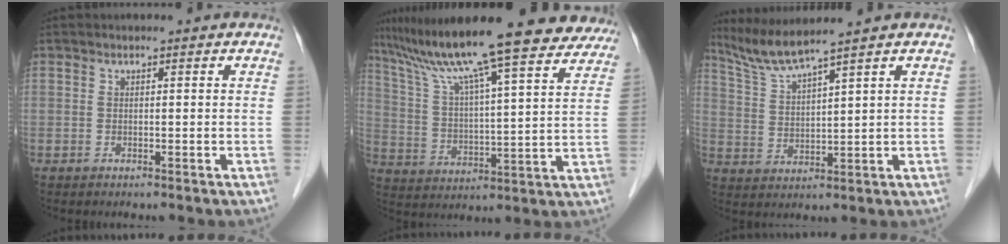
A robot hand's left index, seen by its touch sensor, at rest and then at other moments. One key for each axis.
{"total": 26.6, "fx": 22.7, "fy": 2.0, "fz": 13.7, "tx": -0.229, "ty": -0.007, "tz": 0.323}
{"total": 6.5, "fx": 5.8, "fy": -1.7, "fz": 2.6, "tx": -0.062, "ty": -0.001, "tz": 0.122}